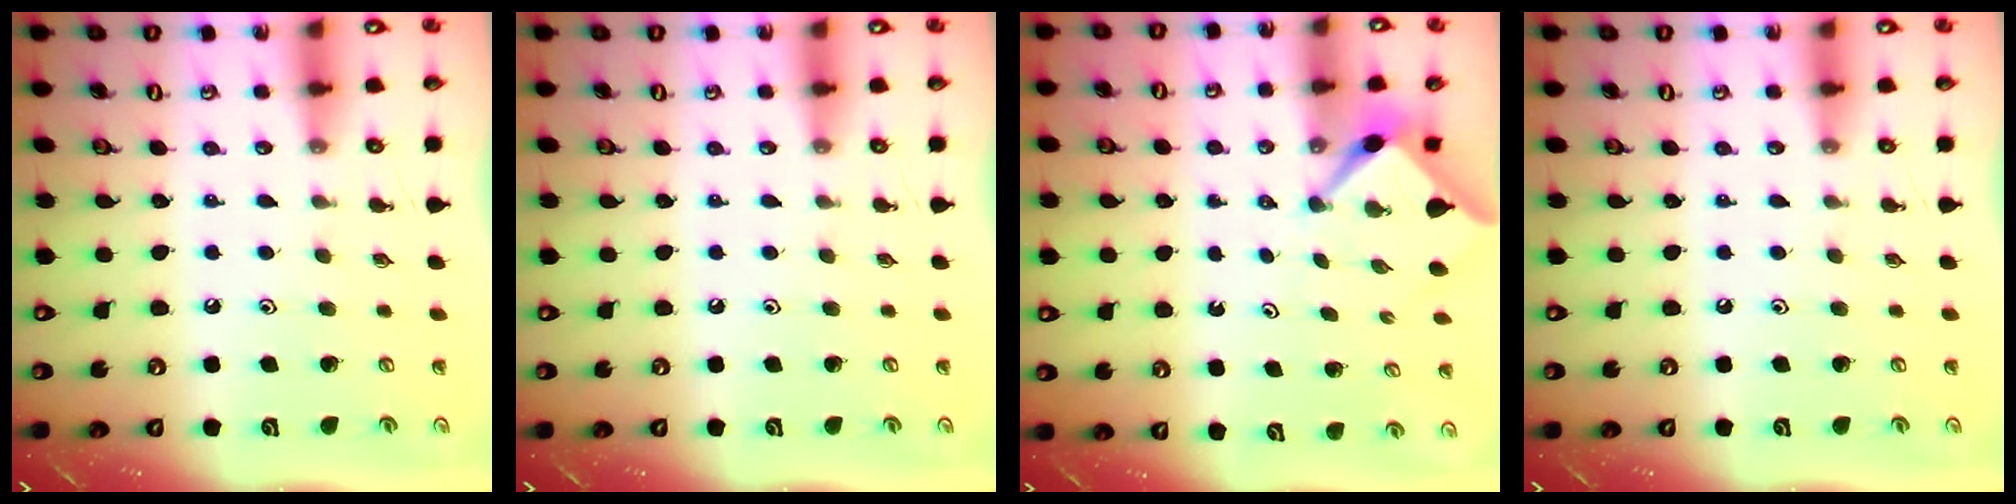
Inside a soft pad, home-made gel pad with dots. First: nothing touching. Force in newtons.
{"total": 0.0}
{"total": 2.4, "press": 2.4, "slide": 0.3}
{"total": 0.0}